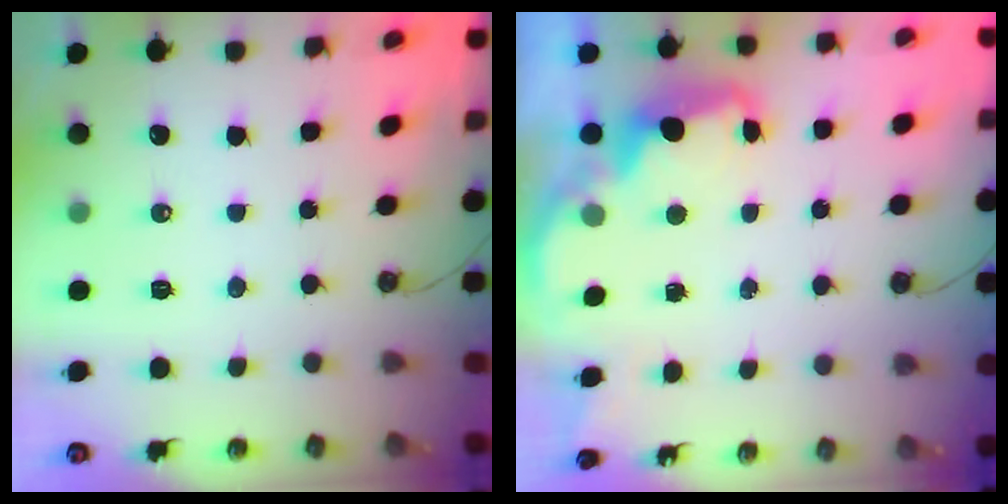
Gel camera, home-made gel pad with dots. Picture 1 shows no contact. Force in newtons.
{"total": 2.1, "press": 2.0, "slide": 0.6}